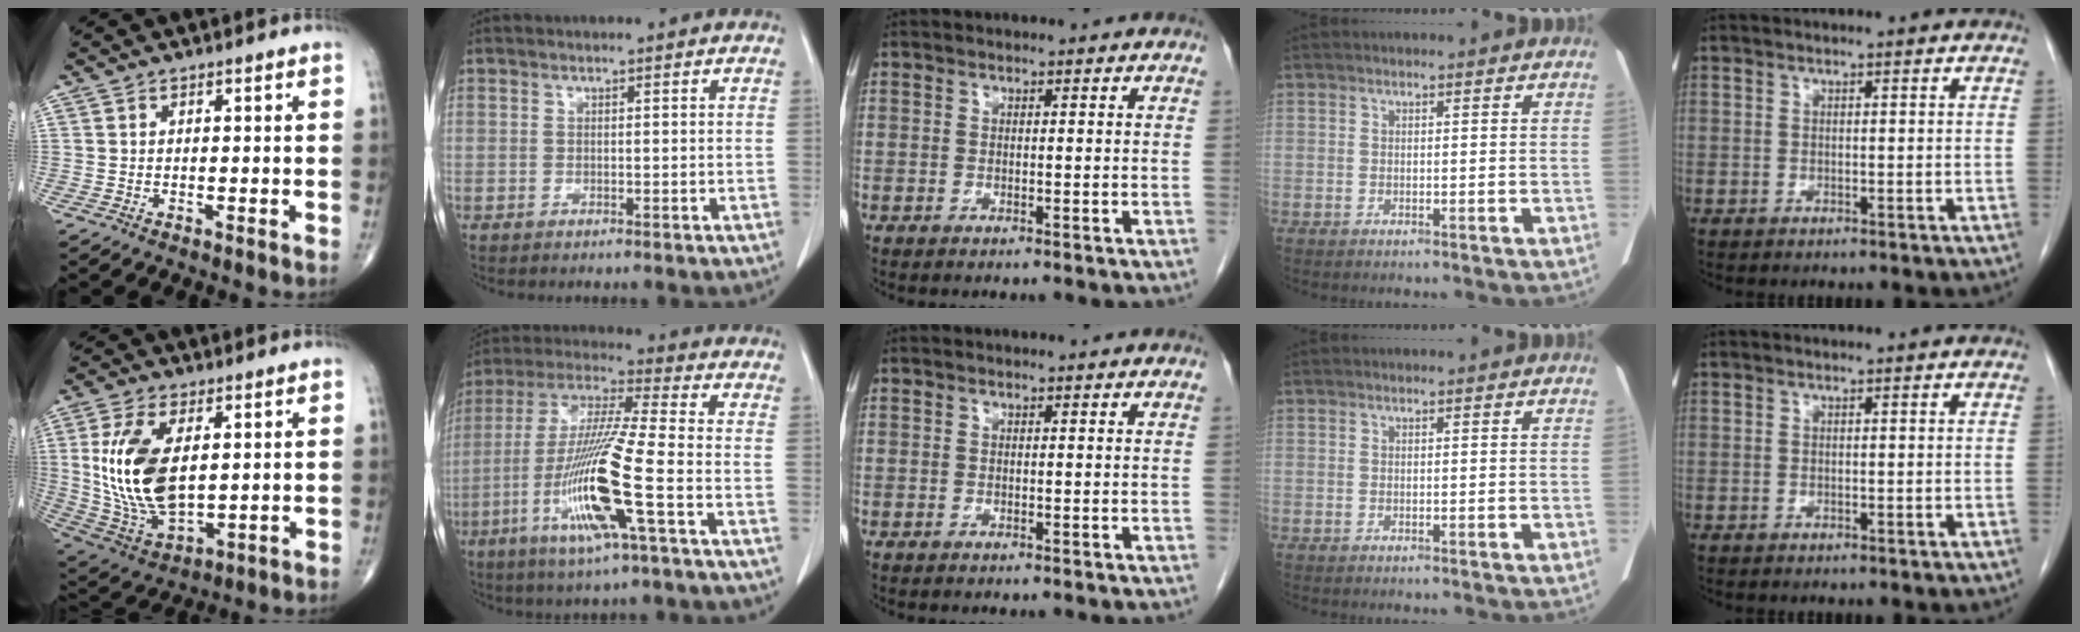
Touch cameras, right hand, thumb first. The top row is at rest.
{"thumb": {"total": 17.0, "force": [2.5, 8.9, 14.2], "torque": [-0.284, -0.018, 0.062]}, "index": {"total": 16.0, "force": [-5.3, -0.3, 15.1], "torque": [-0.311, -0.018, -0.107]}}